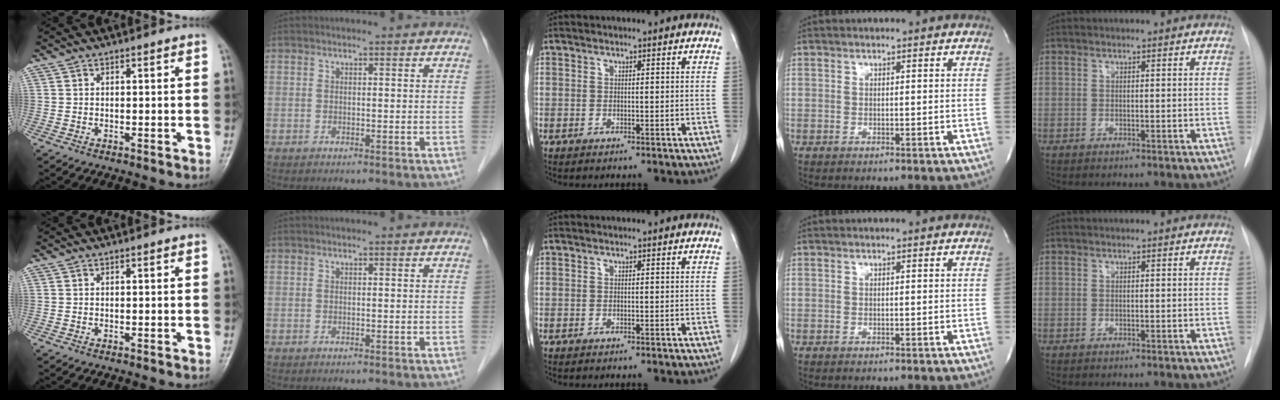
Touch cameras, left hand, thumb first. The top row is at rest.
{}